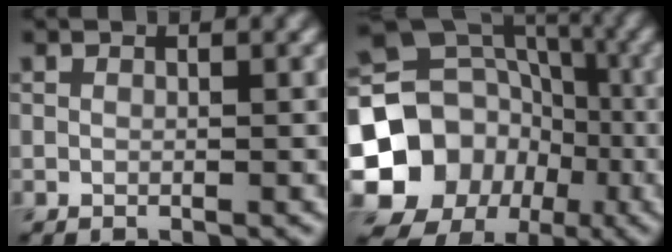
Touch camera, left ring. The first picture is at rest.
{"total": 17.2, "force": [-5.1, 15.5, 5.4], "torque": [-0.115, -0.021, -0.107]}